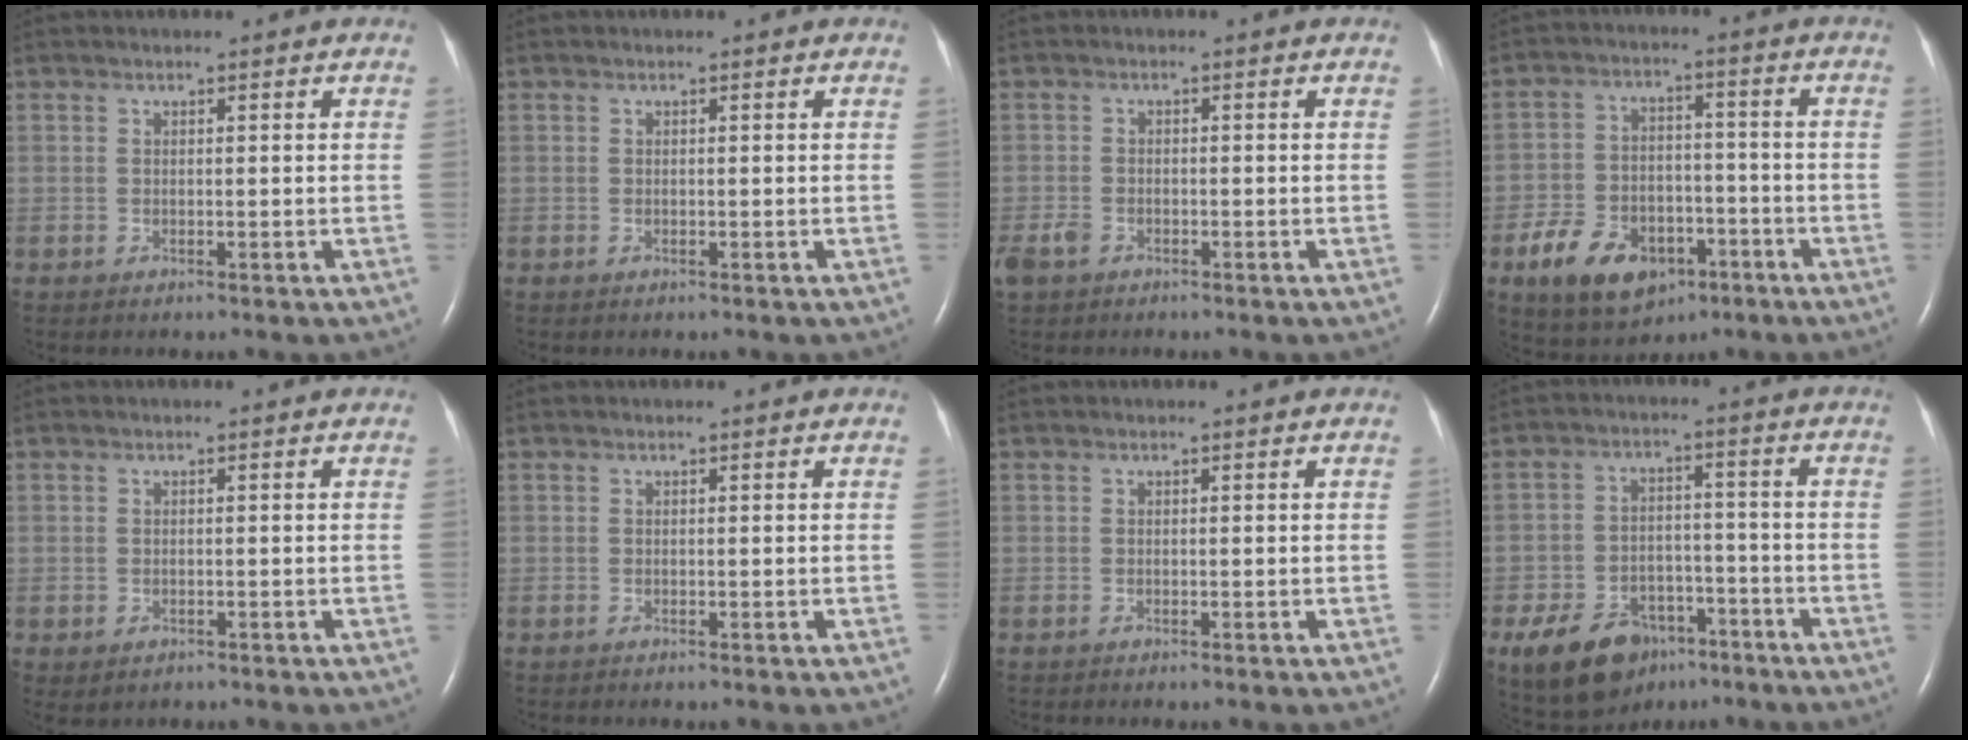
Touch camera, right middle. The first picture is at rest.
{"total": 0.0}
{"total": 2.8, "force": [-1.7, 1.8, 1.4], "torque": [-0.037, -0.001, -0.026]}
{"total": 11.6, "force": [-6.1, 7.0, 6.9], "torque": [-0.133, 0.003, -0.096]}
{"total": 1.5, "force": [-0.6, 1.1, 0.7], "torque": [-0.014, -0.001, 0.001]}
{"total": 0.0}
{"total": 0.0}
{"total": 12.3, "force": [-7.9, 7.3, 6.0], "torque": [-0.107, 0.006, -0.121]}